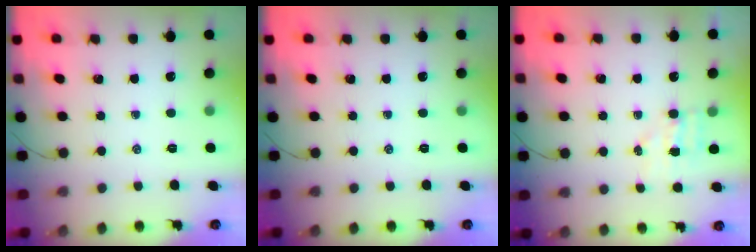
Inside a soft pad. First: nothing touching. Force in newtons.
{"total": 0.0}
{"total": 3.8, "press": 3.7, "slide": 0.8}